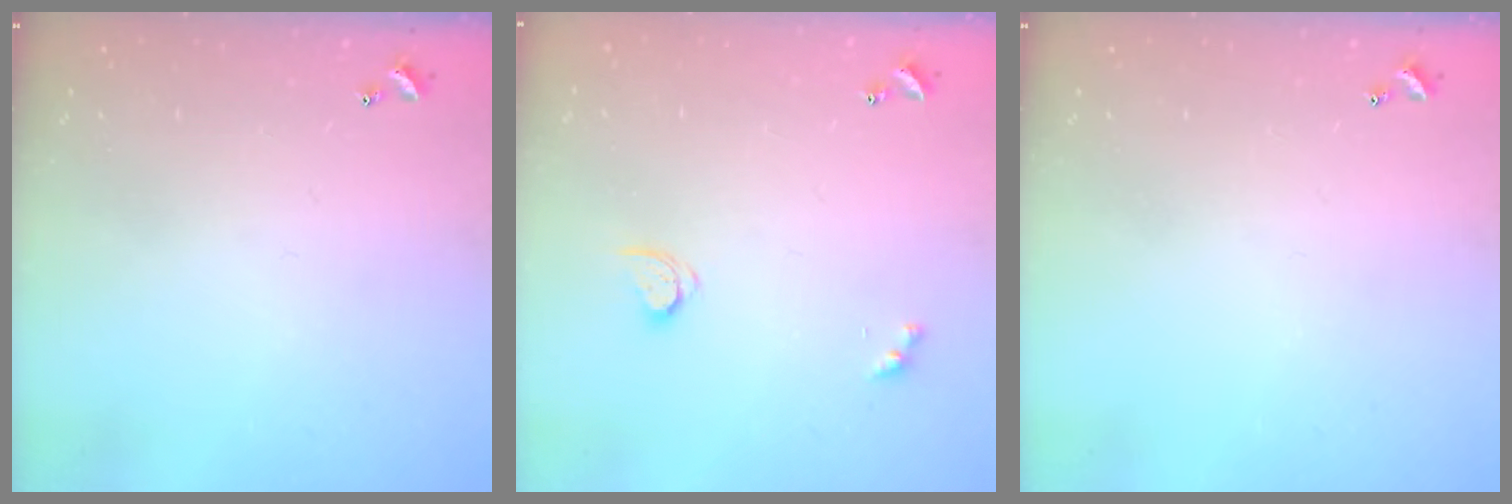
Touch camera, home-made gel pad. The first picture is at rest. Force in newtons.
{"total": 2.8, "press": 2.8, "slide": 0.3}
{"total": 0.0}